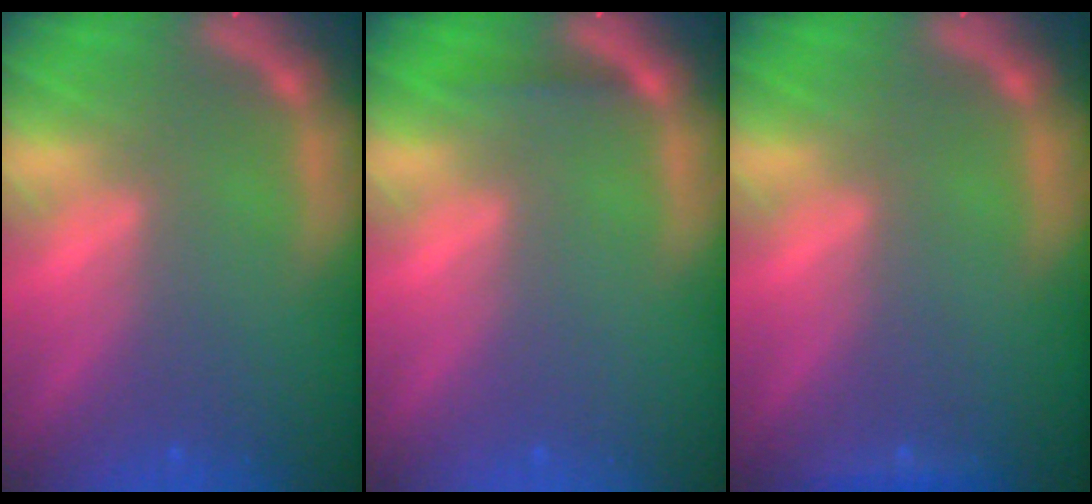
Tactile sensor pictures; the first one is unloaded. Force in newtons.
{"total": 0.9}
{"total": 0.9}